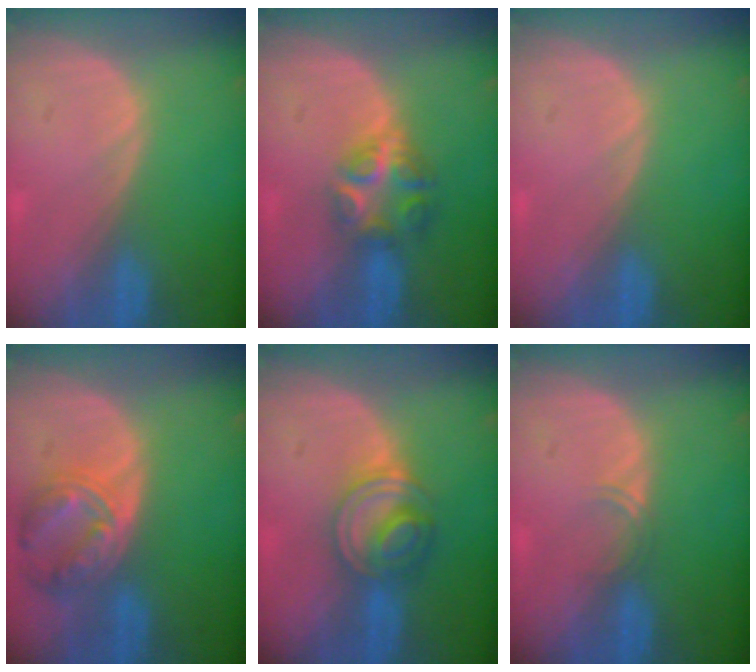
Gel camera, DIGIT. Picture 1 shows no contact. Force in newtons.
{"total": 6.1, "press": 5.4, "slide": 2.8}
{"total": 0.0}
{"total": 8.3, "press": 7.2, "slide": 4.0}
{"total": 6.1, "press": 6.0, "slide": 0.9}
{"total": 1.4, "press": 1.1, "slide": 0.9}